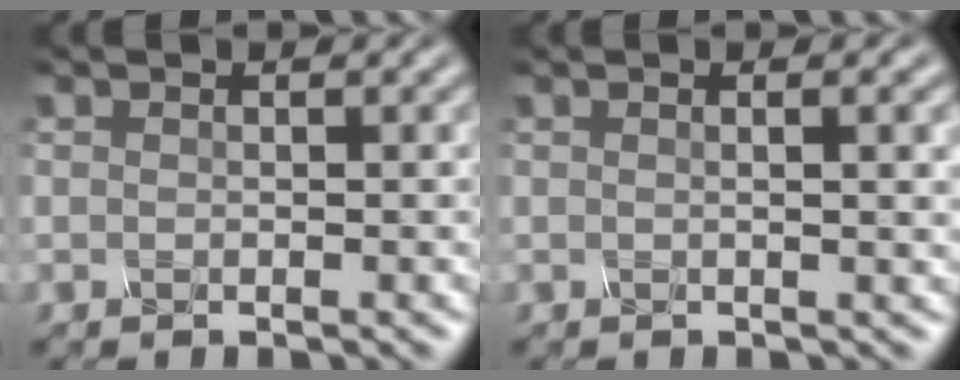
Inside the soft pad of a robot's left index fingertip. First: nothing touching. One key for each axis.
{"total": 3.5, "fx": 0.6, "fy": 1.4, "fz": 3.2, "tx": -0.022, "ty": 0.010, "tz": -0.011}